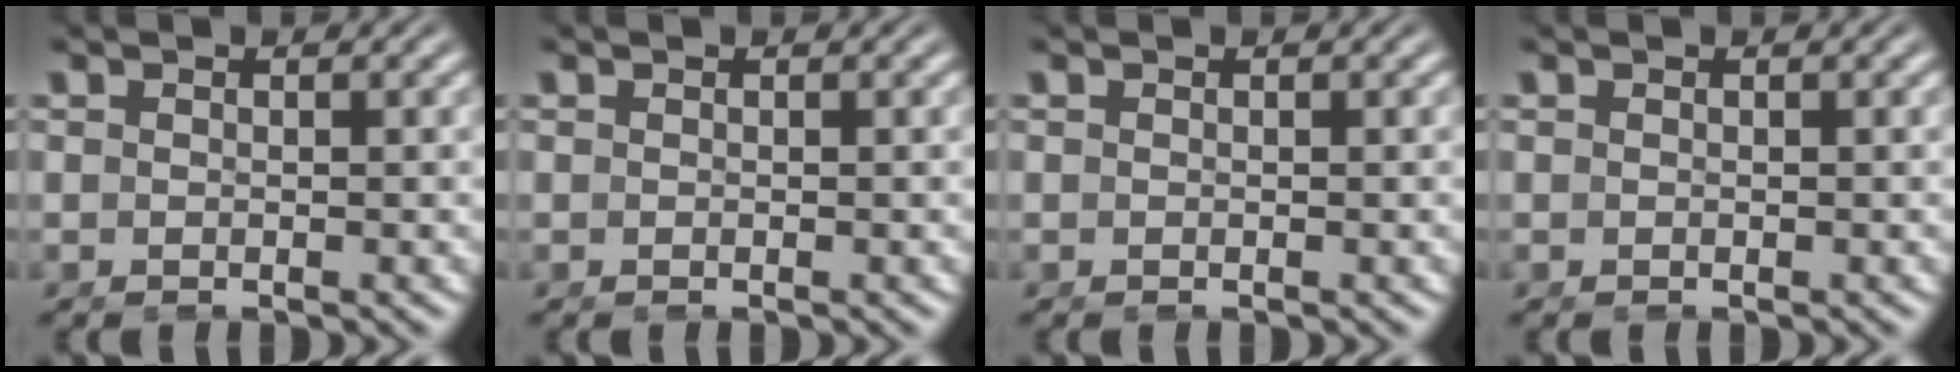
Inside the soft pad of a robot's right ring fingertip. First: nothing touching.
{"total": 0.0}
{"total": 0.0}
{"total": 0.0}